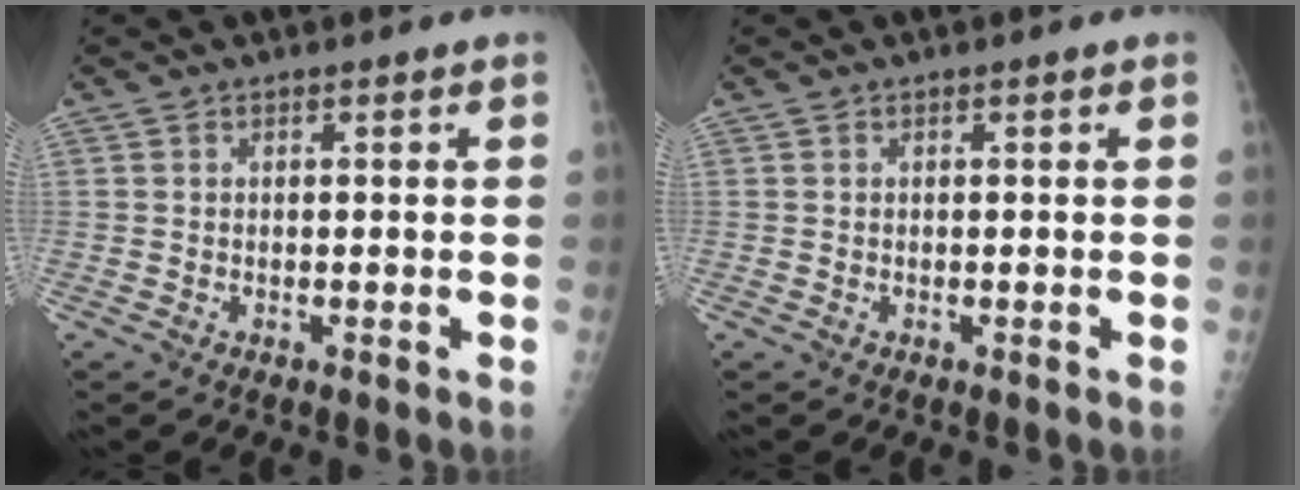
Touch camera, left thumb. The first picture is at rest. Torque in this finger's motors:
{"motor_torque": [0.00, 0.00, 0.00, 0.00, 0.00]}